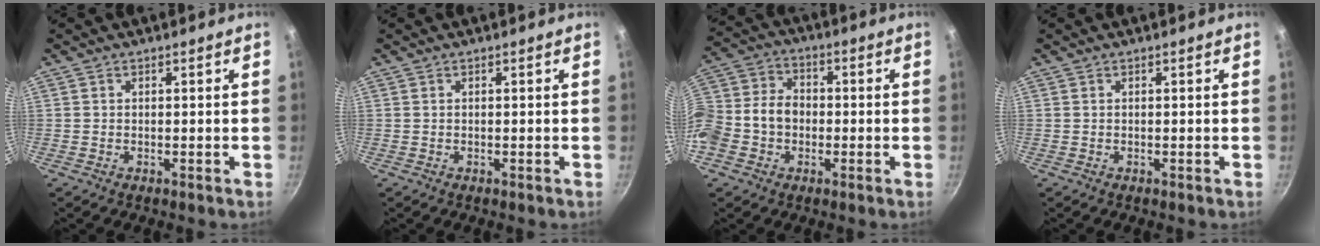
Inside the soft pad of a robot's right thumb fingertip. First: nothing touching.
{"total": 0.0}
{"total": 14.7, "force": [-2.8, 11.6, 8.6], "torque": [-0.166, 0.046, -0.066]}
{"total": 0.0}